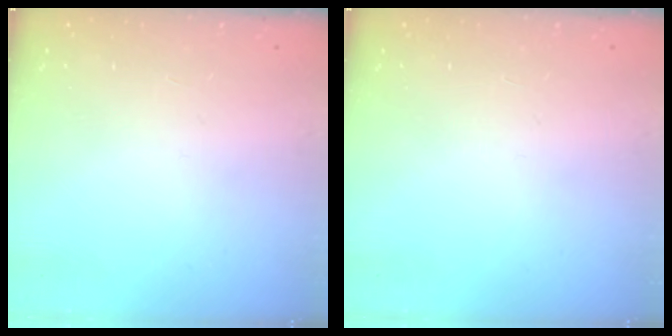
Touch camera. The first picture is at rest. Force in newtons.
{"total": 0.0}